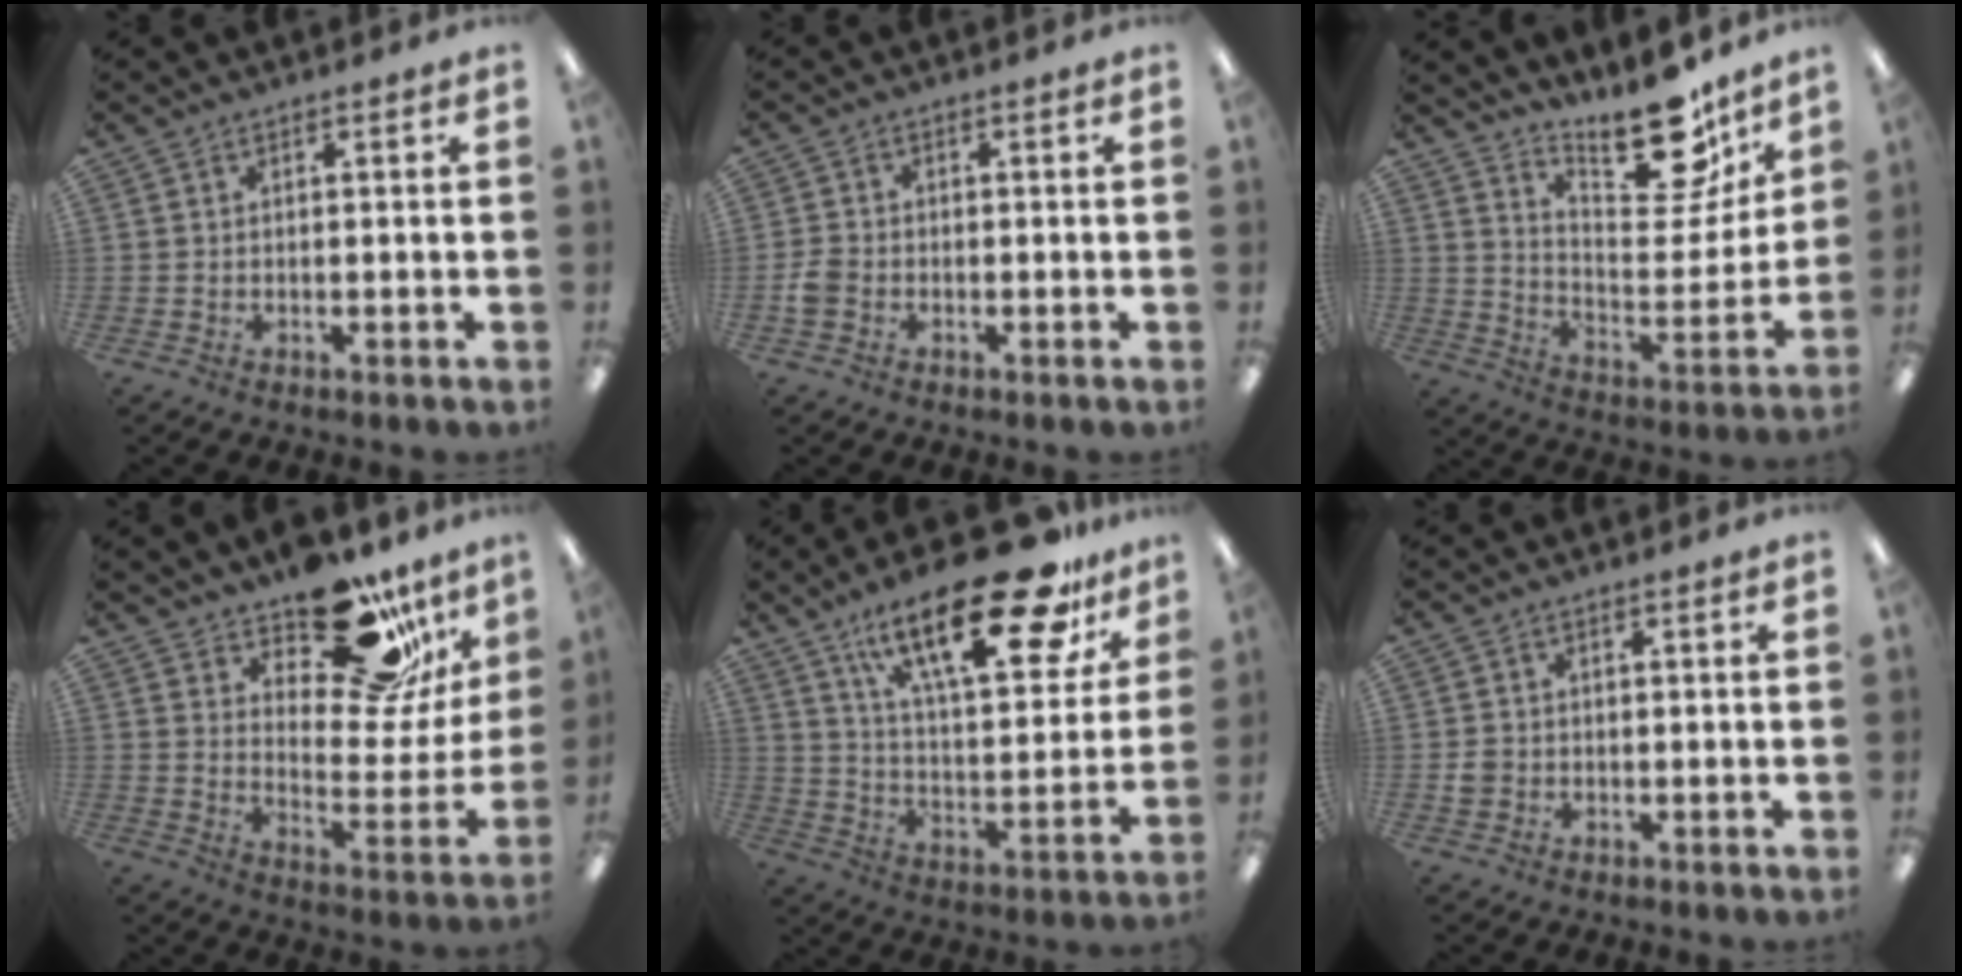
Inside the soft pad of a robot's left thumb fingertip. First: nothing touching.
{"total": 3.0, "force": [-1.1, 2.3, 1.7], "torque": [-0.034, 0.006, -0.021]}
{"total": 19.2, "force": [15.5, 6.4, 9.2], "torque": [-0.123, -0.121, 0.262]}
{"total": 19.7, "force": [14.7, 8.5, 10.1], "torque": [-0.134, -0.103, 0.251]}
{"total": 27.9, "force": [18.3, 9.4, 18.9], "torque": [-0.288, -0.108, 0.298]}
{"total": 1.9, "force": [-0.1, 1.8, 0.6], "torque": [-0.004, 0.001, -0.005]}